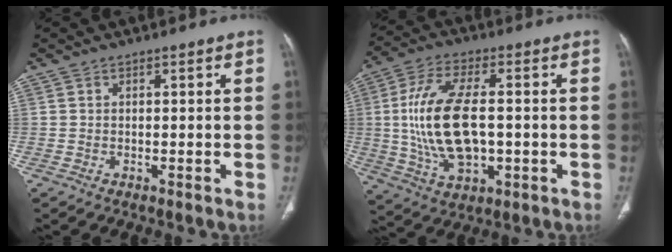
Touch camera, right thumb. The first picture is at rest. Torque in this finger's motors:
{"motor_torque": [1.38, 3.49, 1.65, 0.22, 0.63]}